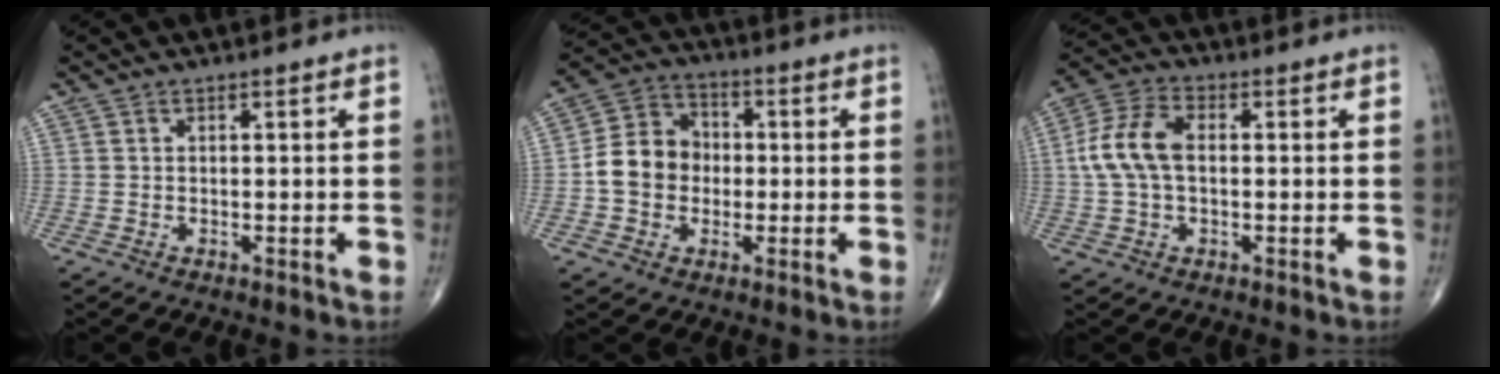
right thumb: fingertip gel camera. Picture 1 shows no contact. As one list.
[{"total": 10.1, "force": [-1.0, 8.5, 5.3], "torque": [-0.074, 0.033, -0.030]}, {"total": 9.2, "force": [0.4, 5.5, 7.3], "torque": [-0.159, 0.025, 0.002]}]